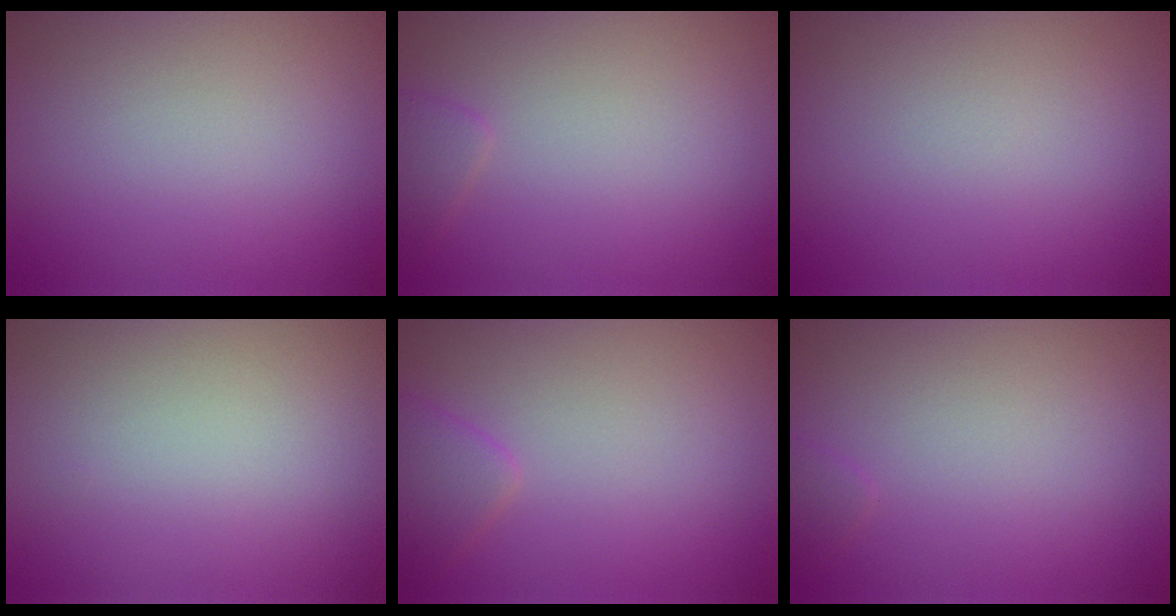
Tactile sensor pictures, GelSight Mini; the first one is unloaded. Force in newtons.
{"total": 1.1, "press": 1.1, "slide": 0.1}
{"total": 0.0}
{"total": 0.0}
{"total": 2.1, "press": 2.1, "slide": 0.1}
{"total": 0.7, "press": 0.7, "slide": 0.0}